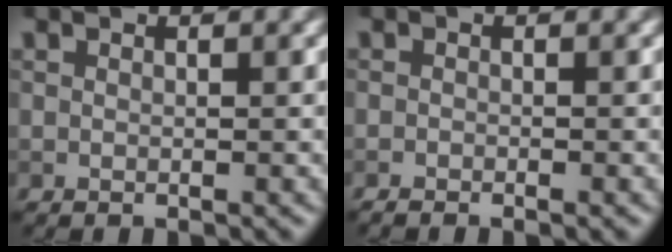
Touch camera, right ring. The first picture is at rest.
{"total": 1.2, "force": [-1.1, 0.1, 0.5], "torque": [-0.011, 0.000, -0.020]}